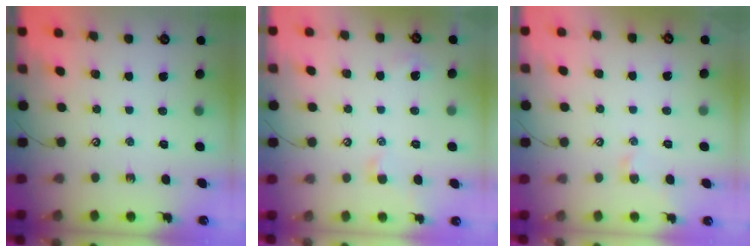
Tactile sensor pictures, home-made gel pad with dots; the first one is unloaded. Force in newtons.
{"total": 1.6, "press": 1.5, "slide": 0.5}
{"total": 1.3, "press": 1.3, "slide": 0.3}